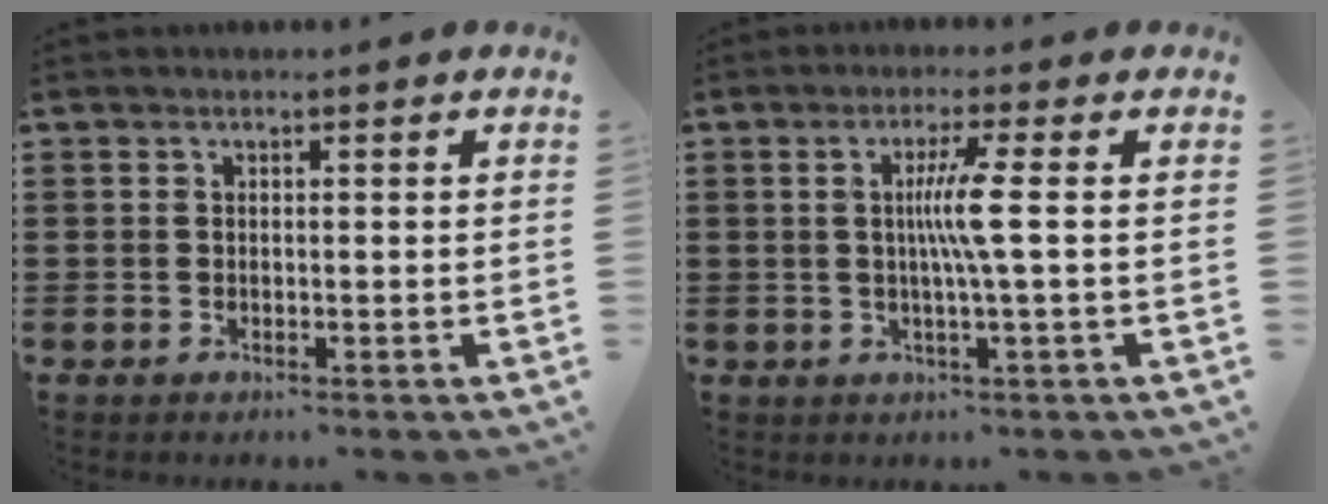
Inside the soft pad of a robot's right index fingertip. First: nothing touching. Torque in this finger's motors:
{"motor_torque": [0.92, -0.11, 0.35, 0.14]}